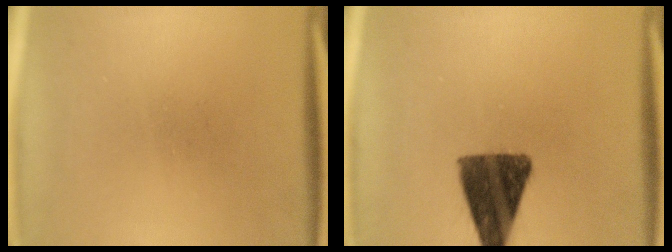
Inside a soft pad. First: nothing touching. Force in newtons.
{"total": 12.4}